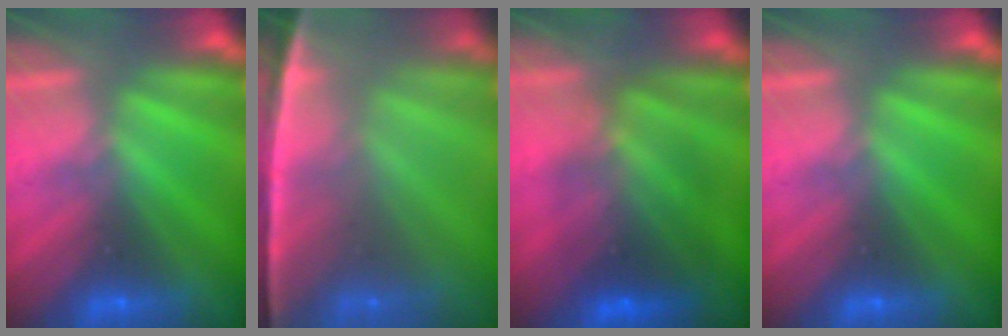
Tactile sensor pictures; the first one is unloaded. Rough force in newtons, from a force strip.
{"total": 7.6}
{"total": 7.6}
{"total": 0.0}